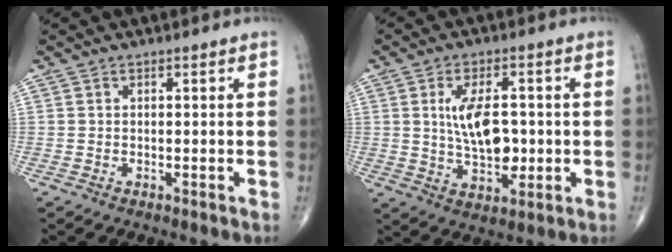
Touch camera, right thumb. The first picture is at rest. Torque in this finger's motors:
{"motor_torque": [2.53, 2.48, 0.50, -0.58, 0.15]}